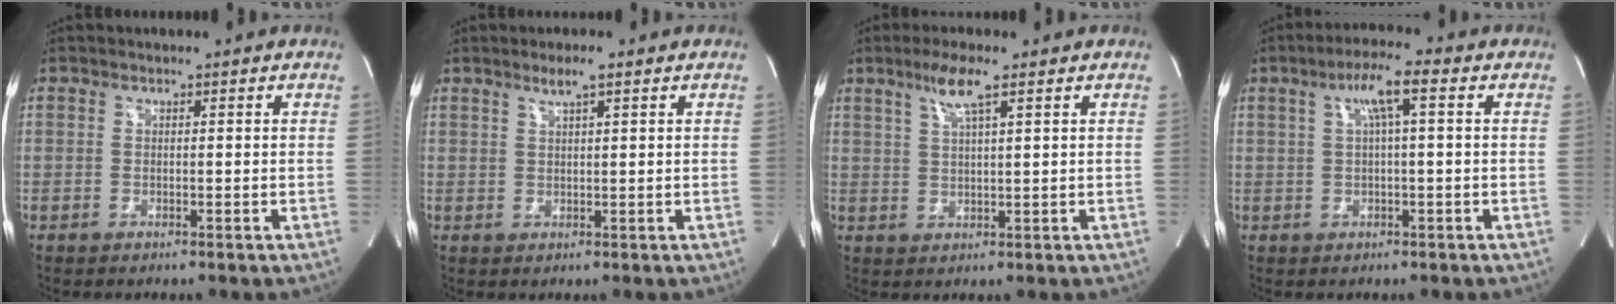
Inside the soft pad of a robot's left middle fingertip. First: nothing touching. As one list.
[{"total": 2.5, "force": [1.6, 0.0, 1.9], "torque": [-0.040, 0.001, 0.030]}, {"total": 4.8, "force": [2.8, 0.2, 3.9], "torque": [-0.078, 0.003, 0.055]}, {"total": 5.6, "force": [1.7, 0.3, 5.3], "torque": [-0.097, 0.017, 0.029]}]